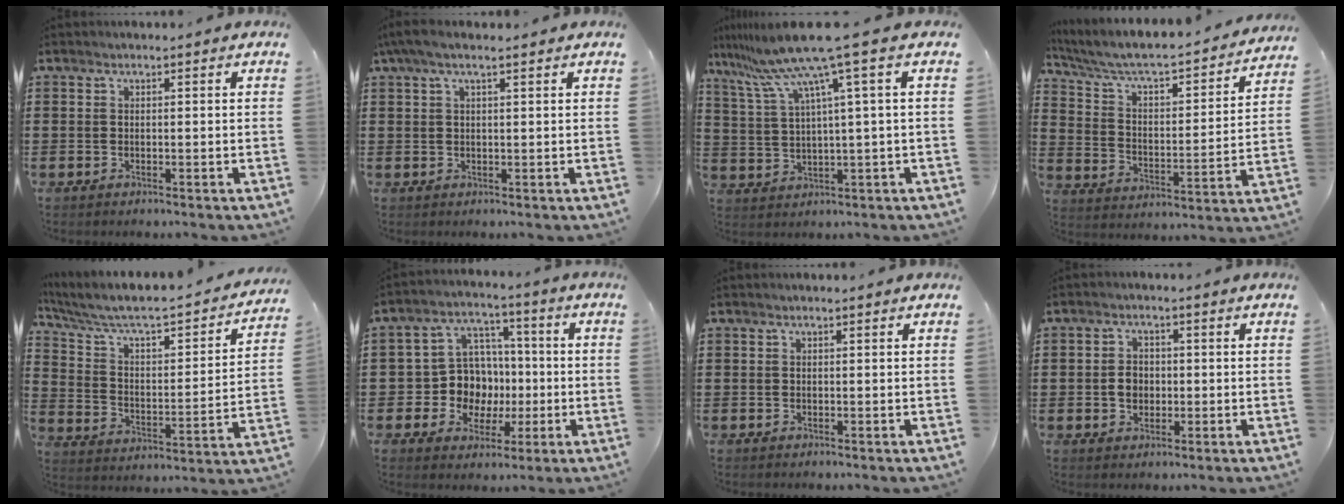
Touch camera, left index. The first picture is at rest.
{"total": 2.9, "force": [1.4, 0.6, 2.5], "torque": [-0.050, 0.003, 0.023]}
{"total": 10.6, "force": [6.3, -0.6, 8.4], "torque": [-0.203, -0.036, 0.099]}
{"total": 4.8, "force": [4.1, 1.0, 2.4], "torque": [-0.068, -0.039, 0.059]}
{"total": 4.9, "force": [4.0, 1.3, 2.6], "torque": [-0.074, -0.040, 0.057]}
{"total": 9.4, "force": [-0.6, 8.9, 2.9], "torque": [-0.085, 0.009, -0.002]}
{"total": 0.0}
{"total": 3.1, "force": [-0.4, 2.4, 1.8], "torque": [-0.033, 0.002, -0.013]}